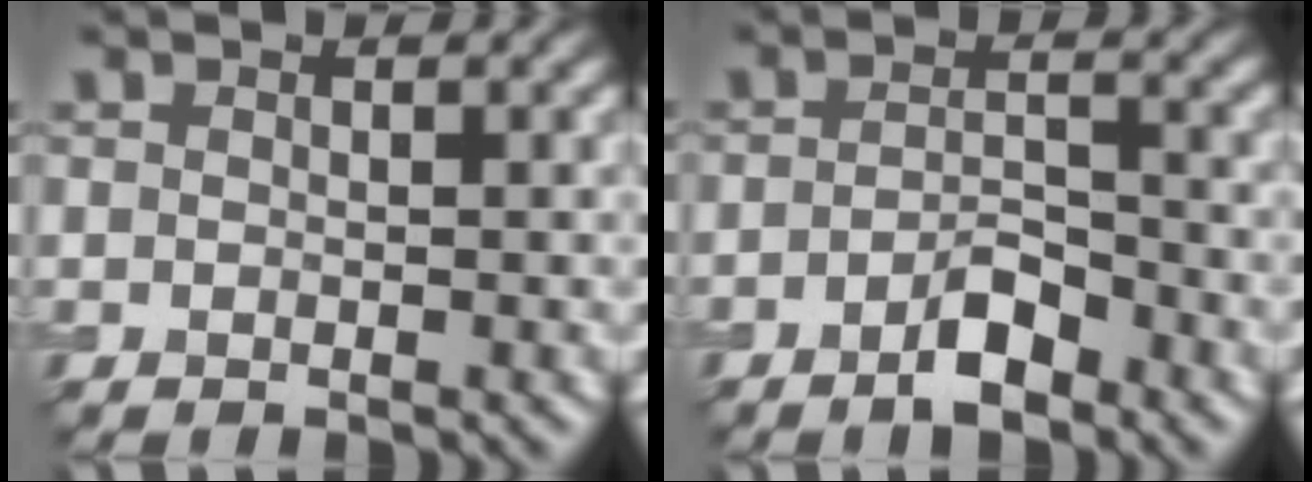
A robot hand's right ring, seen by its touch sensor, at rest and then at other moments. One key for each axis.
{"total": 3.1, "fx": -2.1, "fy": 1.0, "fz": 2.1, "tx": -0.036, "ty": 0.006, "tz": -0.040}